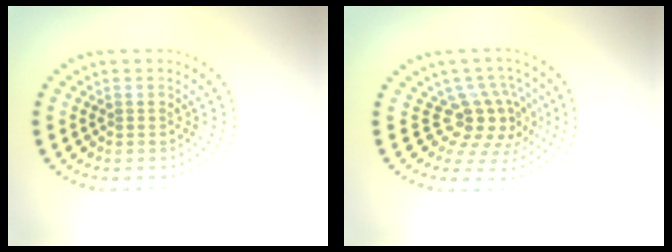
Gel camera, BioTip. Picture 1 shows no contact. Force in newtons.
{"total": 4.4, "press": 3.1, "slide": 3.1}